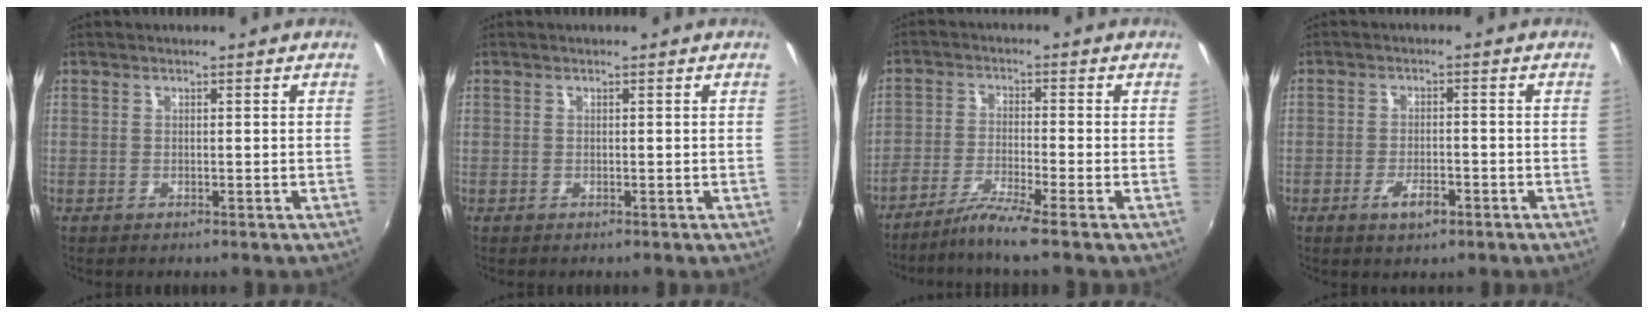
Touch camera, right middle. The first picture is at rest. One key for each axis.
{"total": 0.0}
{"total": 6.0, "fx": -4.8, "fy": -1.1, "fz": 3.4, "tx": -0.084, "ty": -0.008, "tz": -0.095}
{"total": 4.0, "fx": -2.3, "fy": 1.6, "fz": 2.9, "tx": -0.064, "ty": -0.005, "tz": -0.040}